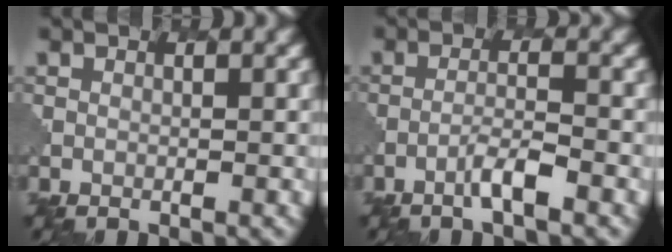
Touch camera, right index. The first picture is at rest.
{"total": 2.4, "force": [-1.4, 0.2, 1.9], "torque": [-0.037, 0.006, -0.031]}